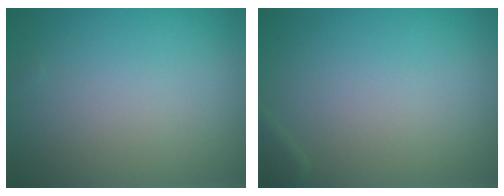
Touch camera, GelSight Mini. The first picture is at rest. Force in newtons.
{"total": 0.7, "press": 0.7, "slide": 0.0}